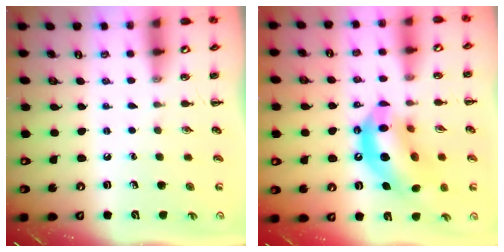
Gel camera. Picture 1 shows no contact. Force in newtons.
{"total": 15.8, "press": 15.2, "slide": 4.0}